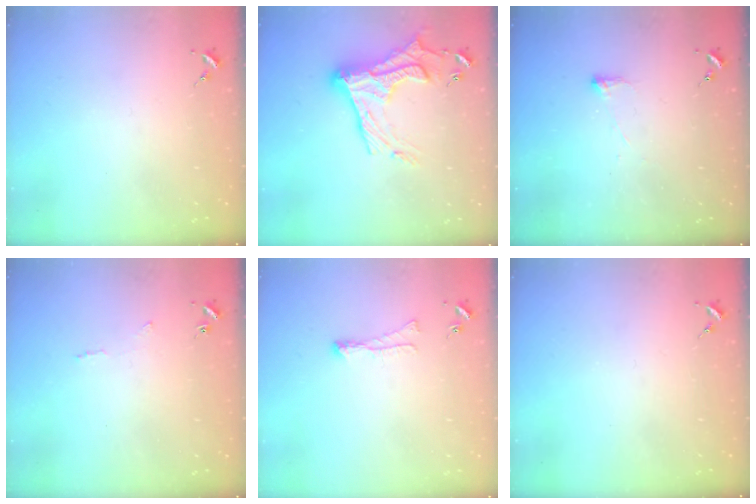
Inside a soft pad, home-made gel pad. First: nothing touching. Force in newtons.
{"total": 19.3, "press": 19.3, "slide": 1.3}
{"total": 2.8, "press": 2.7, "slide": 0.7}
{"total": 2.9, "press": 2.9, "slide": 0.5}
{"total": 3.8, "press": 3.8, "slide": 0.6}
{"total": 0.0}